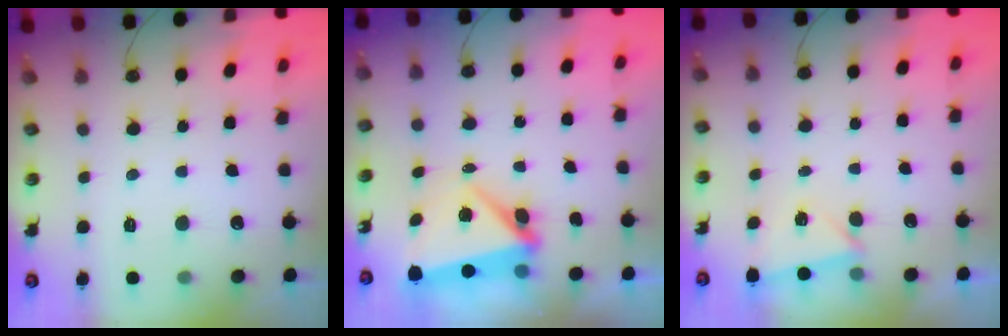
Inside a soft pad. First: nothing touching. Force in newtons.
{"total": 5.1, "press": 4.9, "slide": 1.6}
{"total": 2.5, "press": 2.4, "slide": 0.9}